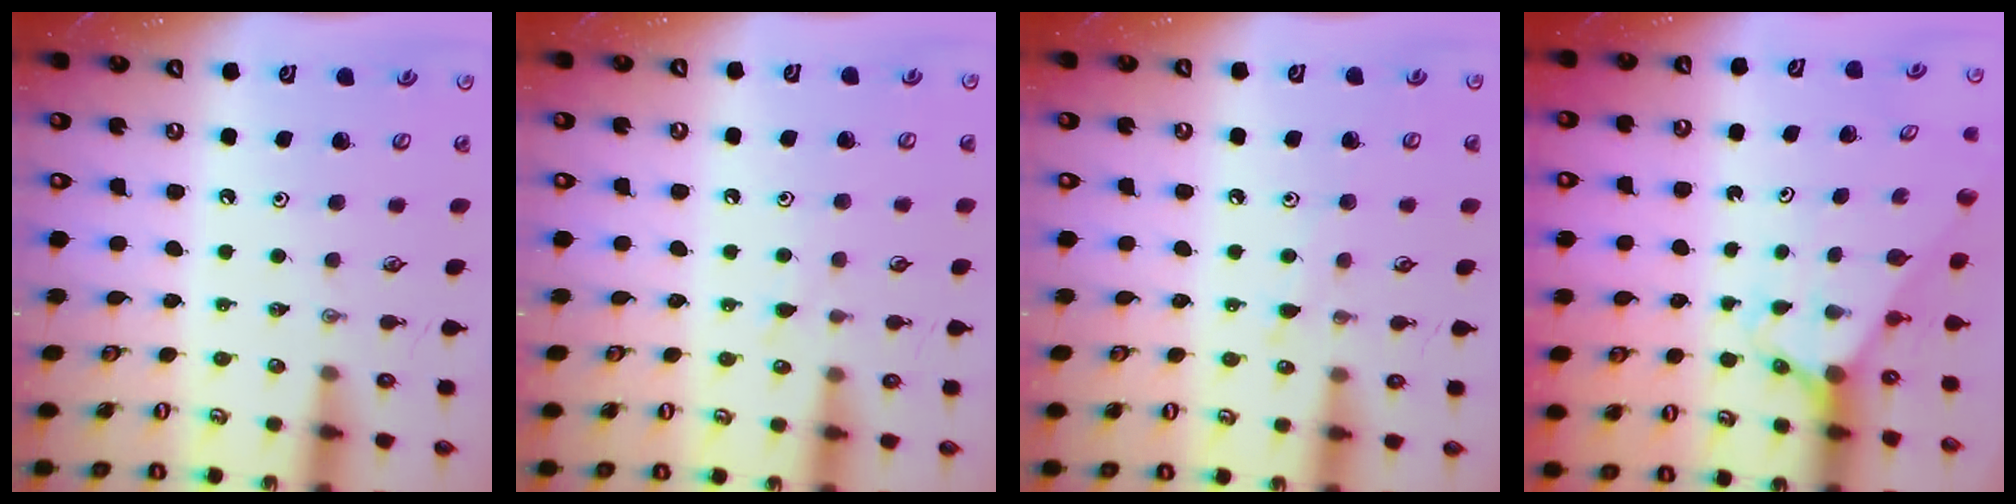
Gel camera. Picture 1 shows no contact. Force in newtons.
{"total": 6.4, "press": 6.4, "slide": 0.7}
{"total": 4.0, "press": 4.0, "slide": 0.6}
{"total": 2.5, "press": 2.5, "slide": 0.3}